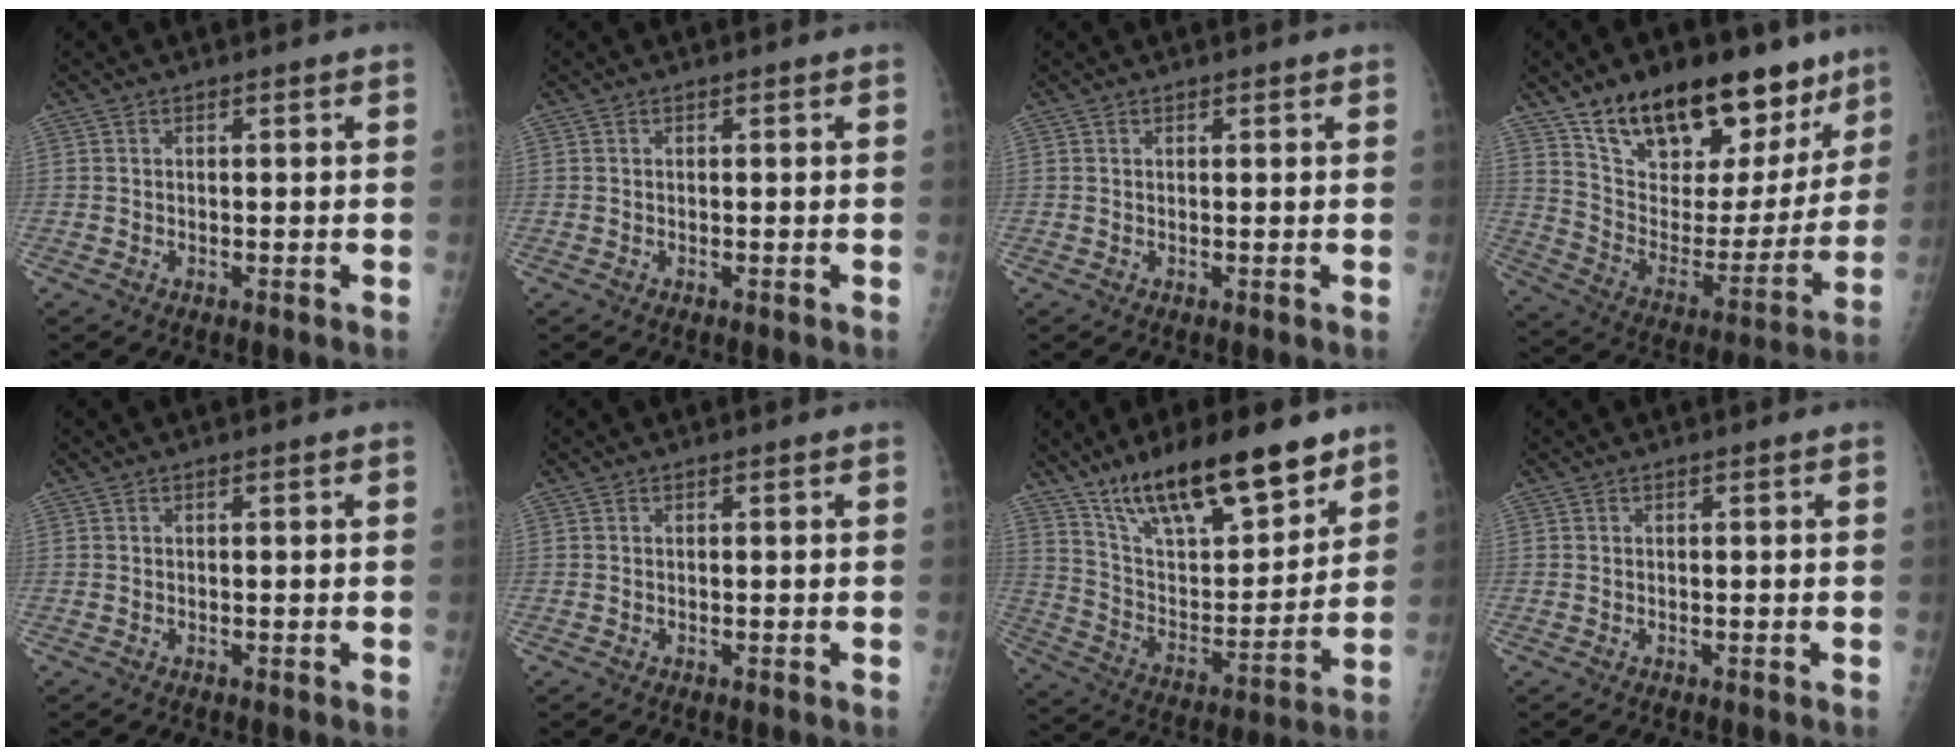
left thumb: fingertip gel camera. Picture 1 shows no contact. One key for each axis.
{"total": 0.0}
{"total": 0.5, "fx": 0.4, "fy": 0.4, "fz": 0.1, "tx": 0.001, "ty": -0.002, "tz": 0.003}
{"total": 26.5, "fx": 17.7, "fy": 12.7, "fz": 15.1, "tx": -0.185, "ty": -0.063, "tz": 0.288}
{"total": 0.0}
{"total": 0.0}
{"total": 22.7, "fx": 15.8, "fy": 7.9, "fz": 14.2, "tx": -0.190, "ty": -0.064, "tz": 0.273}
{"total": 0.0}